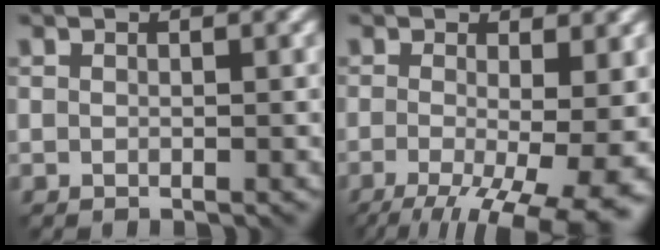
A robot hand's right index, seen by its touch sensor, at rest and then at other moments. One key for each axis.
{"total": 11.7, "fx": -4.2, "fy": 4.7, "fz": 9.9, "tx": -0.162, "ty": -0.029, "tz": -0.048}